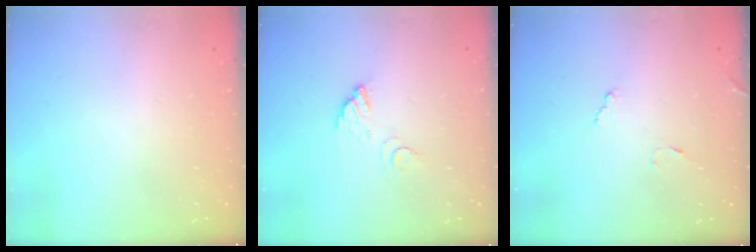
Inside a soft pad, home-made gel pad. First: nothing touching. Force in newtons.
{"total": 4.0, "press": 4.0, "slide": 0.2}
{"total": 8.1, "press": 8.1, "slide": 0.6}